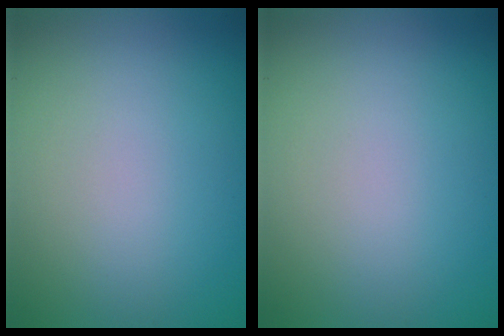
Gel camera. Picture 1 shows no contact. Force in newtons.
{"total": 0.0}